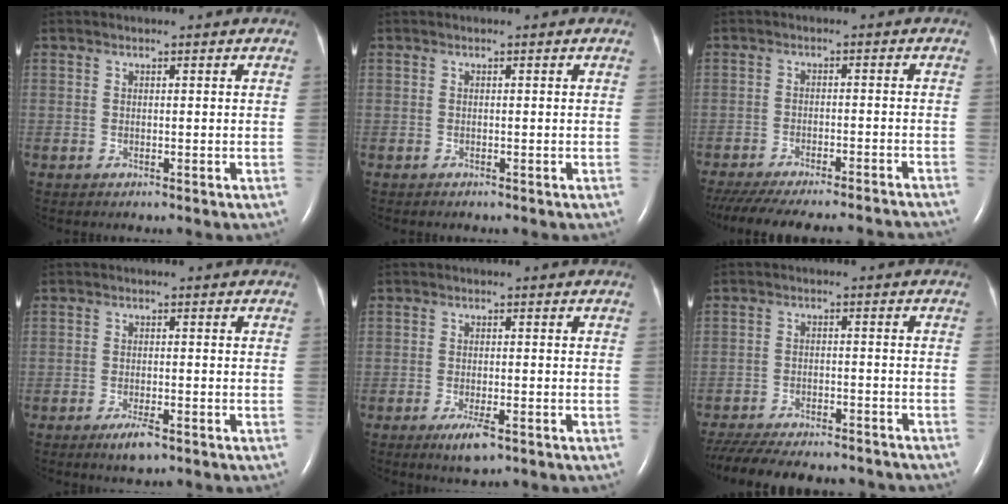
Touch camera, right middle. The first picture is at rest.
{"total": 0.0}
{"total": 22.6, "force": [-20.5, 3.2, 9.1], "torque": [-0.177, -0.033, -0.270]}
{"total": 3.1, "force": [-2.0, 0.7, 2.3], "torque": [-0.047, -0.003, -0.033]}
{"total": 3.7, "force": [-2.1, 0.9, 2.9], "torque": [-0.057, -0.005, -0.033]}
{"total": 20.8, "force": [-18.2, 4.8, 8.7], "torque": [-0.201, -0.028, -0.249]}